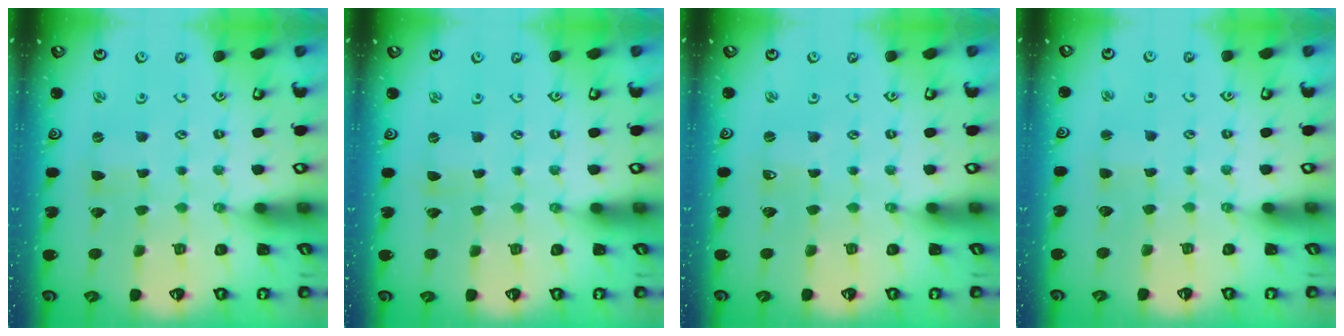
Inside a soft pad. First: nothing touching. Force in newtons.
{"total": 0.0}
{"total": 0.0}
{"total": 1.2, "press": 1.2, "slide": 0.2}